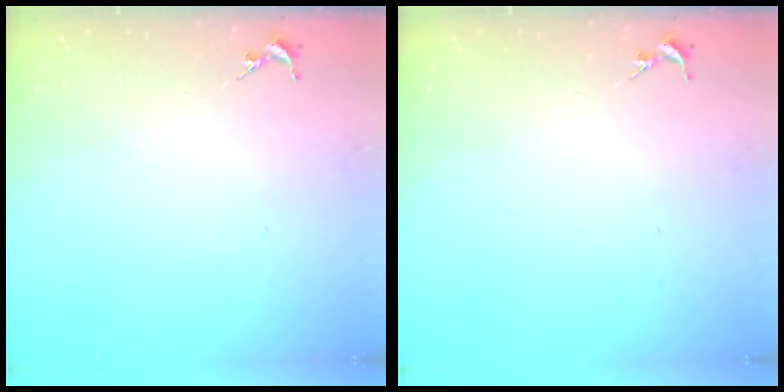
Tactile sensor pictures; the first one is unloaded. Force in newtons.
{"total": 0.0}